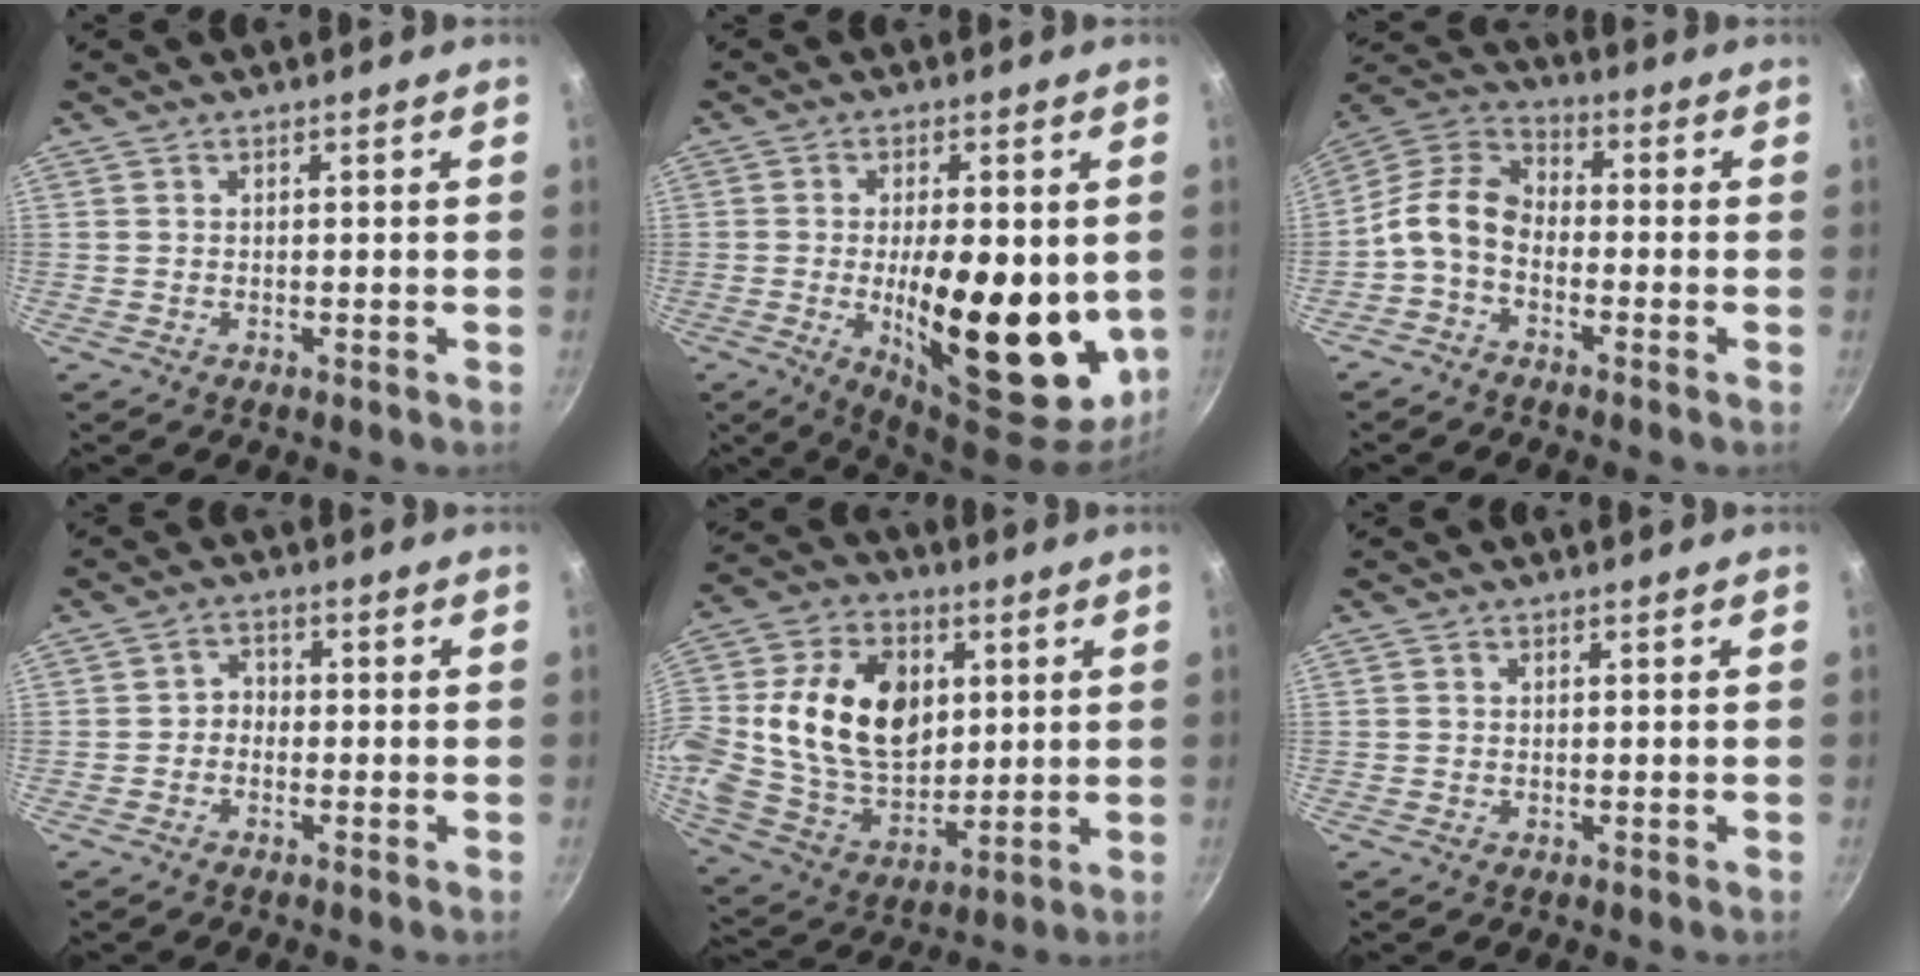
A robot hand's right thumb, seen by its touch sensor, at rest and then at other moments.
{"total": 20.0, "force": [-1.6, 8.1, 18.2], "torque": [-0.257, -0.019, -0.015]}
{"total": 9.3, "force": [-2.9, 6.2, 6.3], "torque": [-0.115, 0.049, -0.077]}
{"total": 2.5, "force": [-1.0, 2.0, 1.1], "torque": [-0.007, 0.017, -0.026]}
{"total": 23.2, "force": [4.1, 16.4, 16.0], "torque": [-0.274, -0.003, 0.074]}
{"total": 0.5, "force": [0.0, 0.5, 0.2], "torque": [-0.001, 0.003, 0.000]}